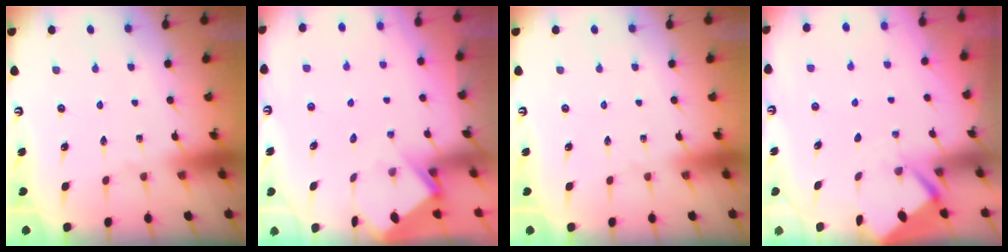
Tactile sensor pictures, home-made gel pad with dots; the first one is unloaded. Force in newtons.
{"total": 3.9, "press": 3.9, "slide": 0.4}
{"total": 0.0}
{"total": 2.9, "press": 2.8, "slide": 0.3}